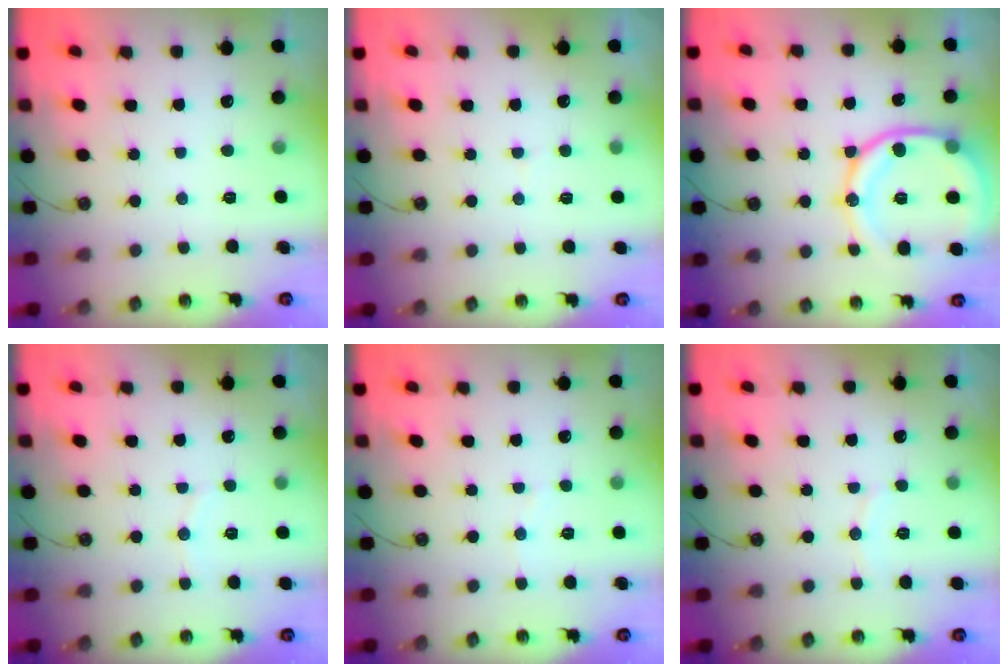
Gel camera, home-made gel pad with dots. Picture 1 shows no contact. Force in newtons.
{"total": 2.8, "press": 2.6, "slide": 1.0}
{"total": 17.7, "press": 17.6, "slide": 1.8}
{"total": 3.7, "press": 3.6, "slide": 0.9}
{"total": 3.4, "press": 3.4, "slide": 0.3}
{"total": 5.1, "press": 5.0, "slide": 0.5}